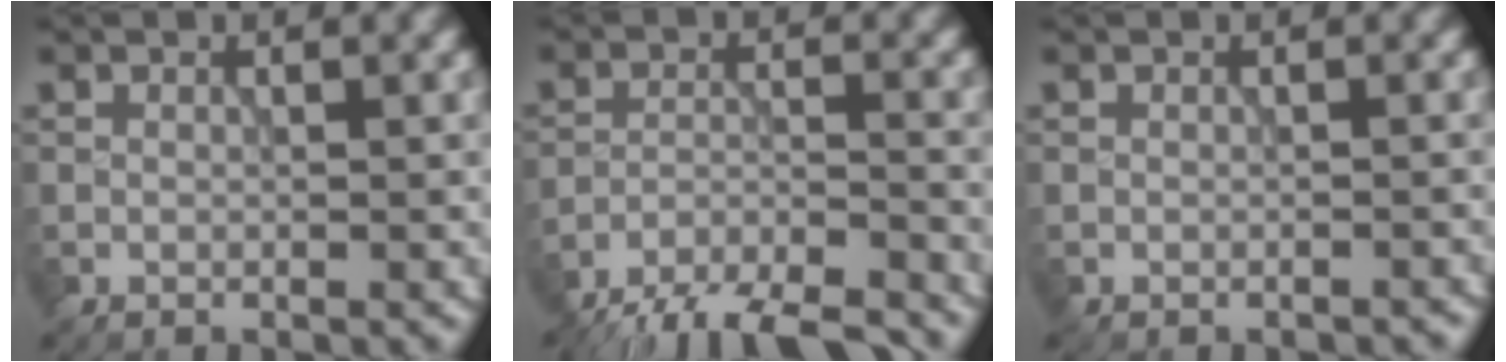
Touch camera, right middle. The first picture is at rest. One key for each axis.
{"total": 10.8, "fx": -10.0, "fy": 2.3, "fz": 3.3, "tx": -0.049, "ty": -0.016, "tz": -0.151}
{"total": 0.8, "fx": -0.8, "fy": 0.0, "fz": 0.0, "tx": 0.002, "ty": -0.003, "tz": -0.014}